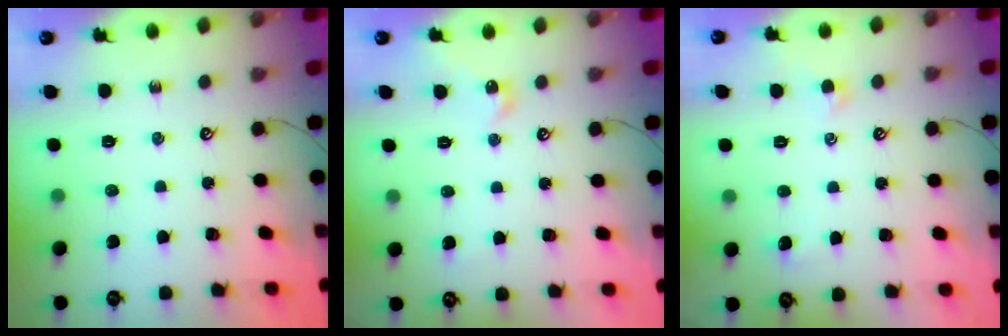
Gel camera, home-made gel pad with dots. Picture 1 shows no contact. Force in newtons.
{"total": 3.4, "press": 3.3, "slide": 0.6}
{"total": 0.9, "press": 0.7, "slide": 0.6}